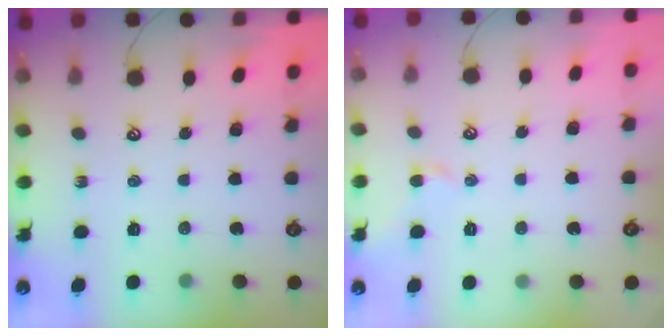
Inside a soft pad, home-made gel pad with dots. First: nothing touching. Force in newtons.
{"total": 0.0}